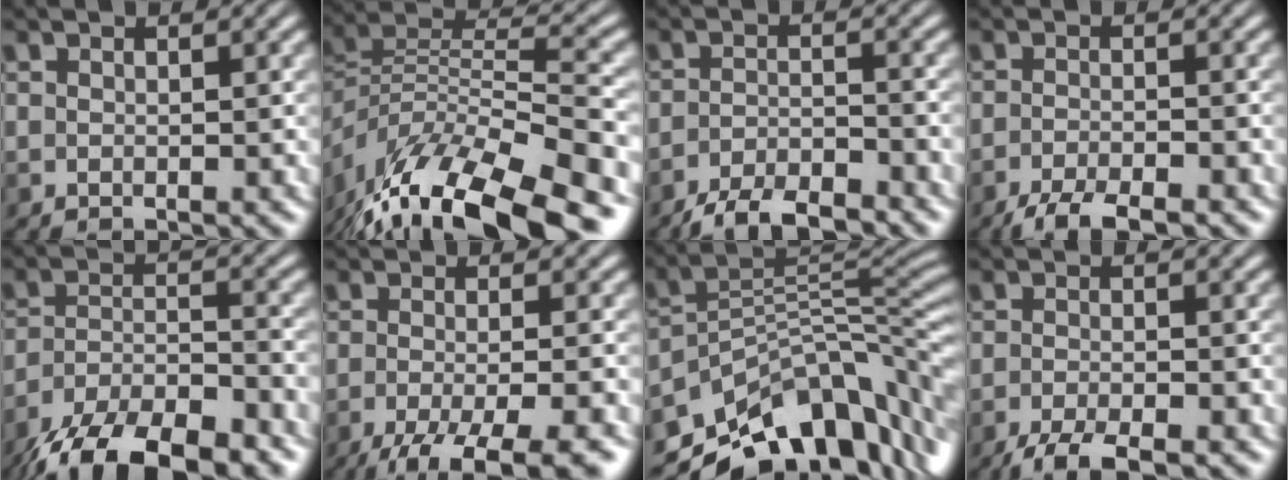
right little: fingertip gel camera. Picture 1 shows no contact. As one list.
[{"total": 12.5, "force": [-9.5, 3.8, 7.1], "torque": [-0.143, 0.012, -0.170]}, {"total": 4.9, "force": [-4.6, 0.4, 1.6], "torque": [-0.036, 0.001, -0.089]}, {"total": 4.2, "force": [-3.5, 0.5, 2.2], "torque": [-0.050, -0.001, -0.070]}, {"total": 9.8, "force": [-8.2, 2.5, 4.7], "torque": [-0.087, -0.006, -0.156]}, {"total": 7.9, "force": [-4.8, 1.8, 6.1], "torque": [-0.098, -0.012, -0.075]}, {"total": 12.3, "force": [-8.8, 5.4, 6.7], "torque": [-0.112, 0.013, -0.148]}, {"total": 4.4, "force": [-3.3, 0.9, 2.8], "torque": [-0.063, -0.003, -0.066]}]